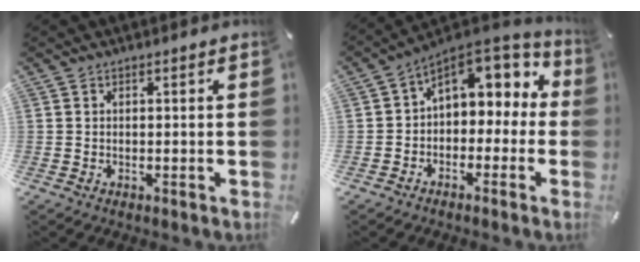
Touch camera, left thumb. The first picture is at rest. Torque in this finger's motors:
{"motor_torque": [1.40, 1.49, 0.32, 0.00, 0.16]}